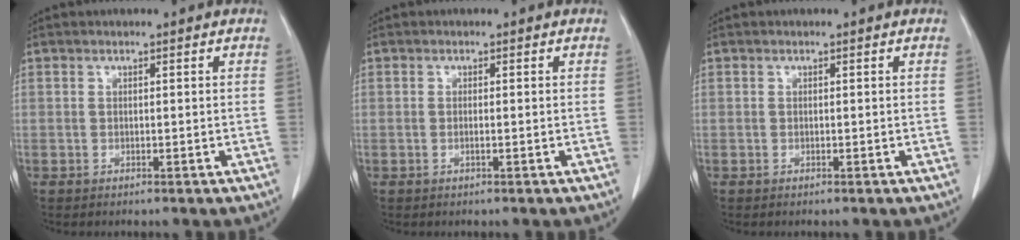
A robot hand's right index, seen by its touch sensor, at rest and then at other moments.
{"total": 0.6, "force": [-0.2, 0.0, 0.6], "torque": [-0.012, 0.000, -0.003]}
{"total": 0.0}